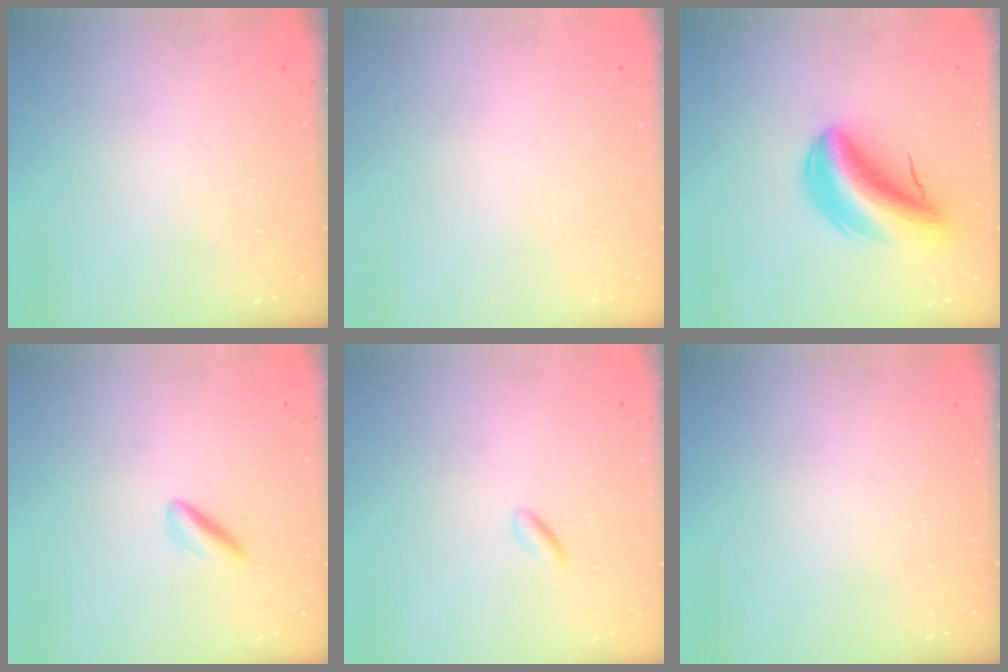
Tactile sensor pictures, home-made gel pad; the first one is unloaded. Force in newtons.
{"total": 2.0, "press": 2.0, "slide": 0.1}
{"total": 10.5, "press": 10.0, "slide": 3.3}
{"total": 3.0, "press": 2.8, "slide": 1.2}
{"total": 0.7, "press": 0.5, "slide": 0.5}
{"total": 0.0}